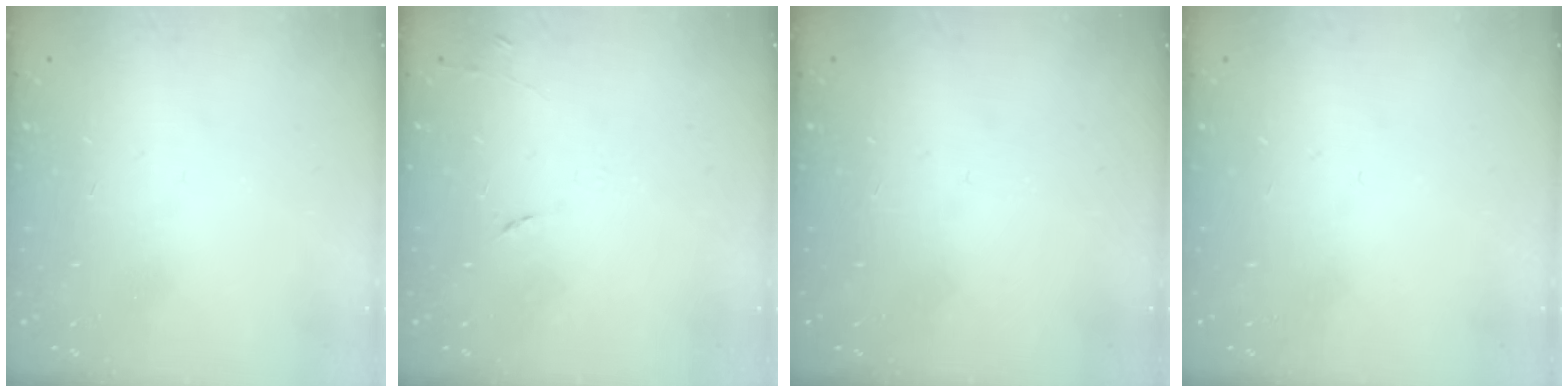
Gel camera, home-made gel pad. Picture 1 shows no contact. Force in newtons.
{"total": 5.3, "press": 5.2, "slide": 0.8}
{"total": 0.0}
{"total": 0.0}